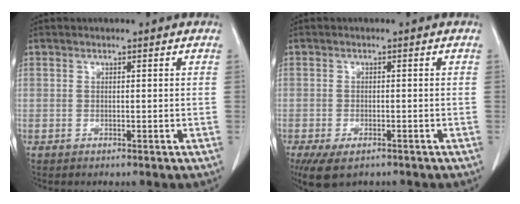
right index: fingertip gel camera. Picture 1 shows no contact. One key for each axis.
{"total": 6.0, "fx": -4.1, "fy": 2.6, "fz": 3.5, "tx": -0.063, "ty": -0.013, "tz": -0.063}